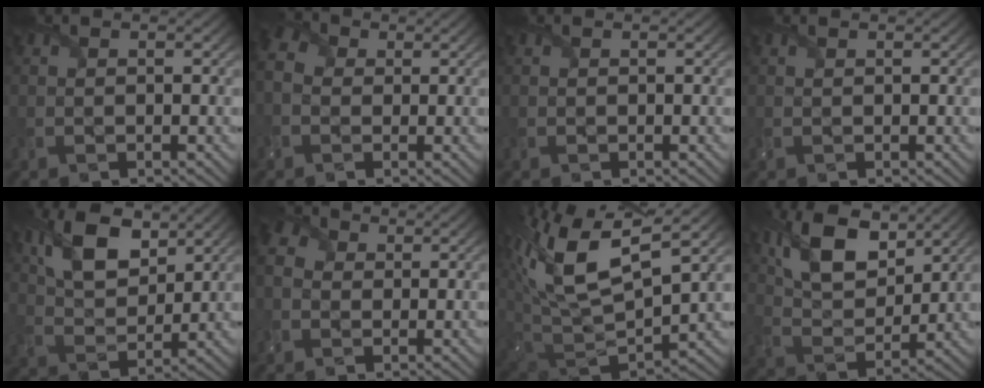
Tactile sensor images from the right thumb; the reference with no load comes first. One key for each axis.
{"total": 4.0, "fx": -0.7, "fy": 3.4, "fz": 2.1, "tx": -0.064, "ty": 0.002, "tz": -0.028}
{"total": 0.0}
{"total": 0.0}
{"total": 9.5, "fx": 4.8, "fy": 4.8, "fz": 6.7, "tx": -0.148, "ty": 0.006, "tz": 0.092}
{"total": 3.9, "fx": -0.3, "fy": 3.4, "fz": 2.0, "tx": -0.061, "ty": 0.002, "tz": -0.017}
{"total": 16.0, "fx": 7.8, "fy": 6.7, "fz": 12.2, "tx": -0.290, "ty": 0.024, "tz": 0.147}
{"total": 11.0, "fx": 5.8, "fy": 5.3, "fz": 7.6, "tx": -0.166, "ty": 0.009, "tz": 0.112}